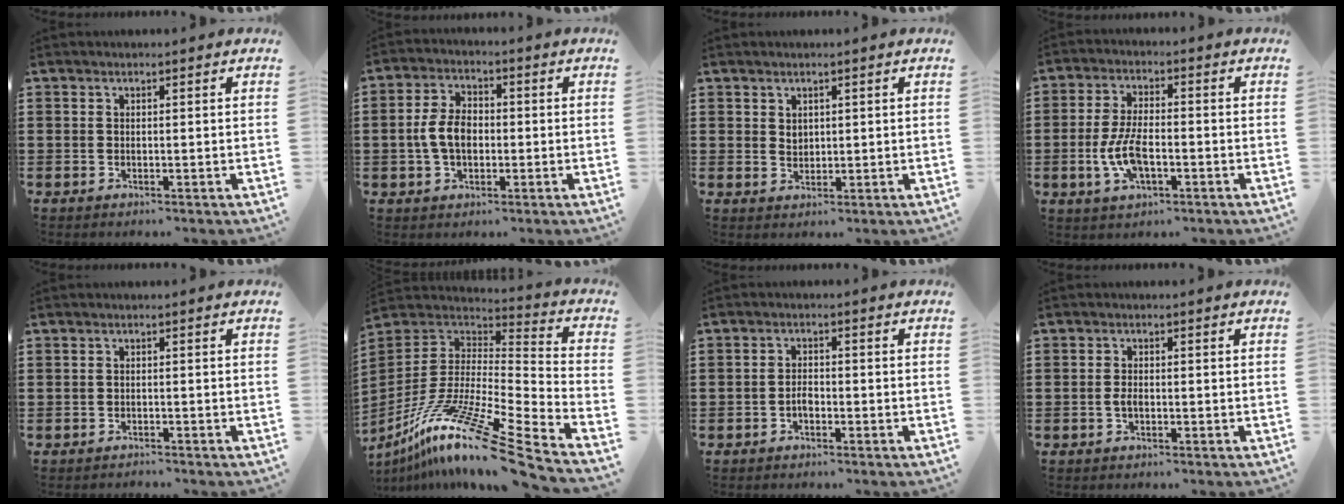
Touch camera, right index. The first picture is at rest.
{"total": 6.6, "force": [-0.9, 4.1, 5.1], "torque": [-0.121, 0.002, -0.024]}
{"total": 1.6, "force": [1.0, 1.2, 0.5], "torque": [-0.005, 0.002, 0.018]}
{"total": 7.3, "force": [-1.8, 3.2, 6.3], "torque": [-0.147, -0.005, -0.041]}
{"total": 0.8, "force": [-0.8, 0.2, -0.1], "torque": [-0.001, 0.002, -0.018]}
{"total": 15.1, "force": [-10.5, 0.6, 10.8], "torque": [-0.209, 0.012, -0.200]}
{"total": 2.0, "force": [-0.9, 1.1, 1.3], "torque": [-0.028, 0.002, -0.017]}
{"total": 1.6, "force": [-0.4, 0.5, 1.4], "torque": [-0.035, -0.006, -0.010]}